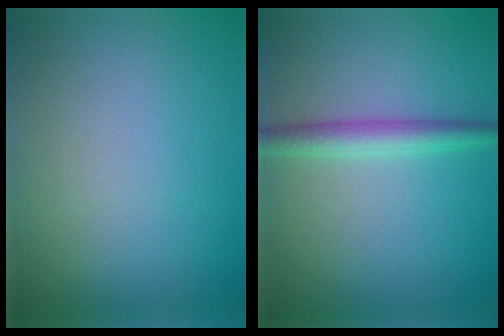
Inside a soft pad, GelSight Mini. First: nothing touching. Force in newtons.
{"total": 2.7, "press": 2.7, "slide": 0.0}